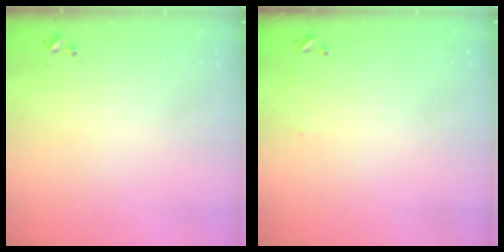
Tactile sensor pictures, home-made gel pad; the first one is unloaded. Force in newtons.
{"total": 3.2, "press": 3.2, "slide": 0.3}